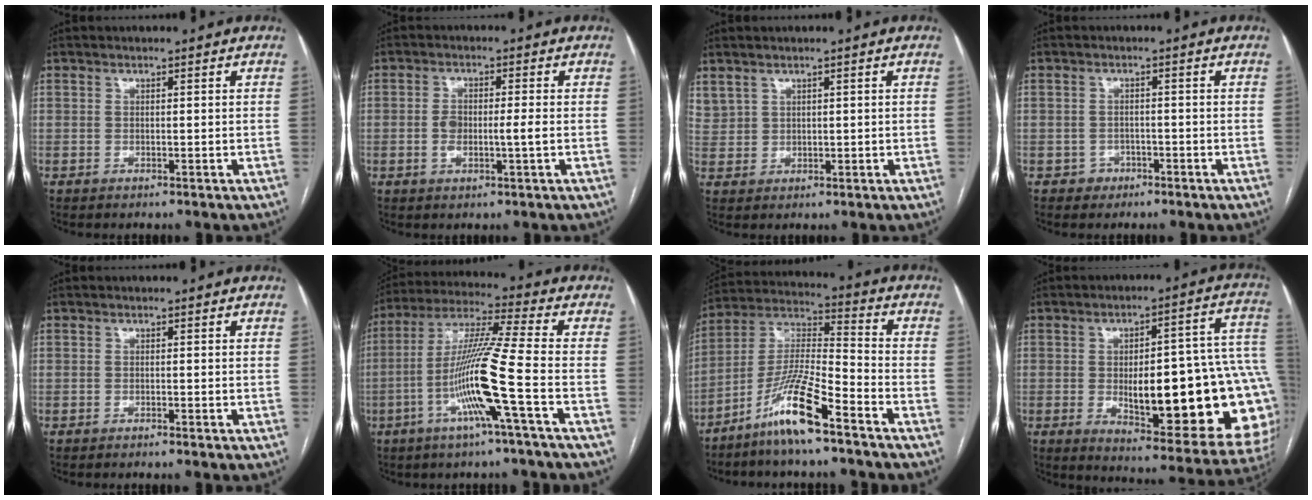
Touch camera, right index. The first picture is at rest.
{"total": 4.2, "force": [-0.5, 1.1, 4.0], "torque": [-0.084, 0.006, -0.007]}
{"total": 3.3, "force": [2.3, 2.1, 0.9], "torque": [-0.021, 0.009, 0.059]}
{"total": 2.2, "force": [-1.2, 1.8, 0.0], "torque": [0.010, 0.011, -0.019]}
{"total": 0.7, "force": [-0.6, -0.1, 0.3], "torque": [-0.008, 0.000, -0.009]}
{"total": 13.6, "force": [-4.4, -1.6, 12.8], "torque": [-0.251, -0.003, -0.092]}
{"total": 12.1, "force": [-8.0, 0.7, 9.1], "torque": [-0.184, -0.011, -0.158]}
{"total": 27.2, "force": [-3.3, 7.2, 26.1], "torque": [-0.253, 0.027, -0.024]}